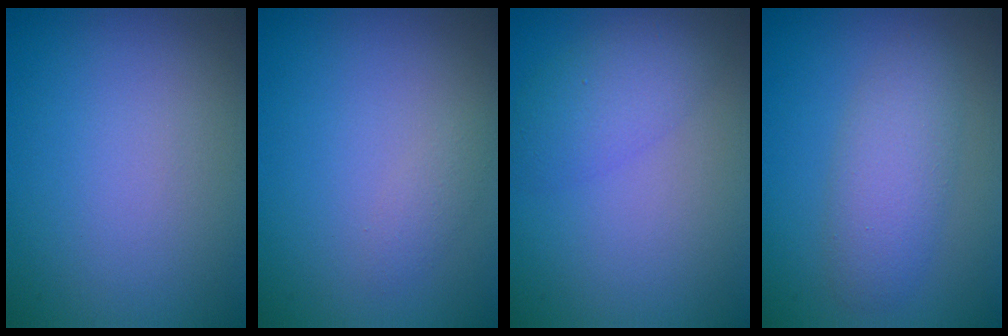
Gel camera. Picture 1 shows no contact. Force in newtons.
{"total": 0.9, "press": 0.9, "slide": 0.1}
{"total": 3.0, "press": 3.0, "slide": 0.2}
{"total": 3.5, "press": 3.5, "slide": 0.3}